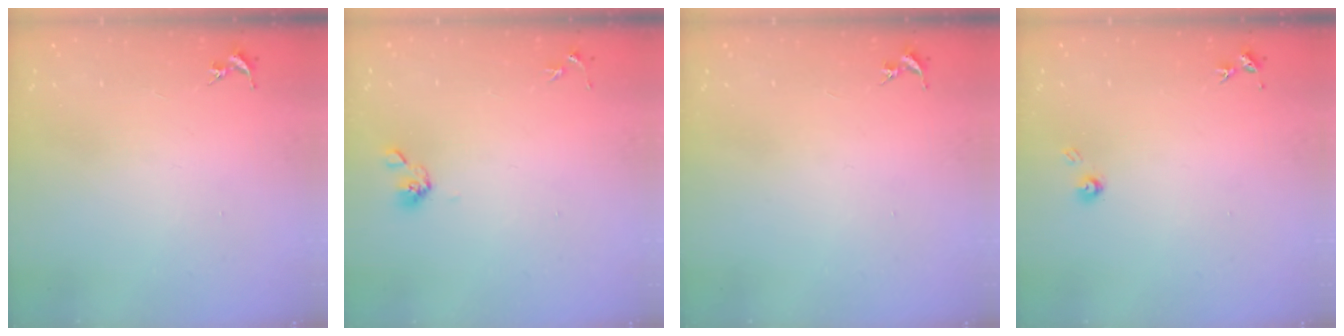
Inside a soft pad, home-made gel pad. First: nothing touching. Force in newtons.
{"total": 6.0, "press": 5.4, "slide": 2.6}
{"total": 0.0}
{"total": 3.4, "press": 3.4, "slide": 0.5}